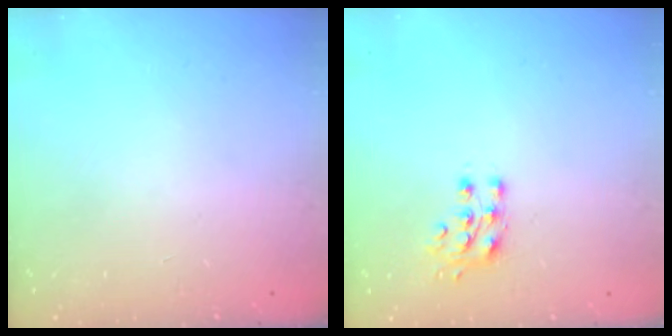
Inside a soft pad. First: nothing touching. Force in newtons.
{"total": 7.1, "press": 7.1, "slide": 0.8}